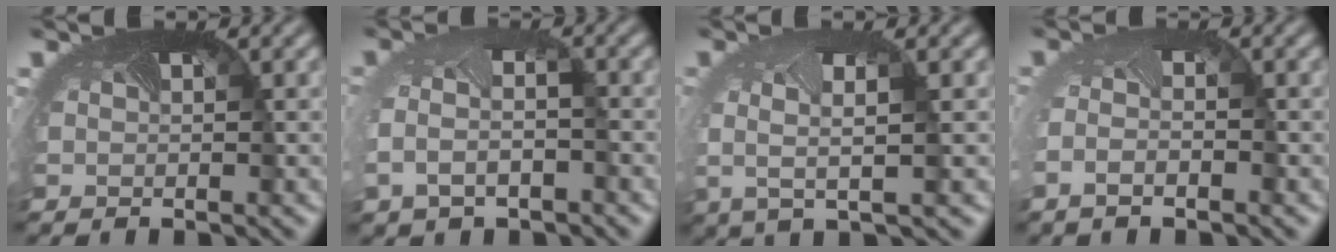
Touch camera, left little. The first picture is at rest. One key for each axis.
{"total": 3.9, "fx": -1.2, "fy": 2.3, "fz": 2.9, "tx": -0.076, "ty": -0.019, "tz": -0.021}
{"total": 2.6, "fx": 0.0, "fy": 0.4, "fz": 2.5, "tx": -0.064, "ty": -0.006, "tz": -0.004}
{"total": 1.9, "fx": -1.0, "fy": 0.6, "fz": 1.4, "tx": -0.030, "ty": -0.014, "tz": -0.016}